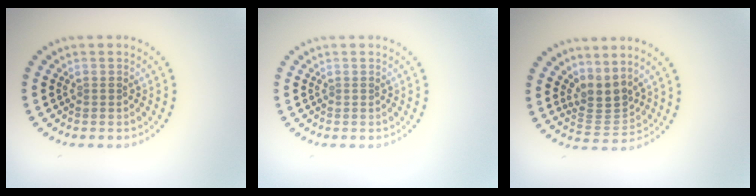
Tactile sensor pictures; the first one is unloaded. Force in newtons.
{"total": 0.0}
{"total": 2.8, "press": 2.0, "slide": 1.9}